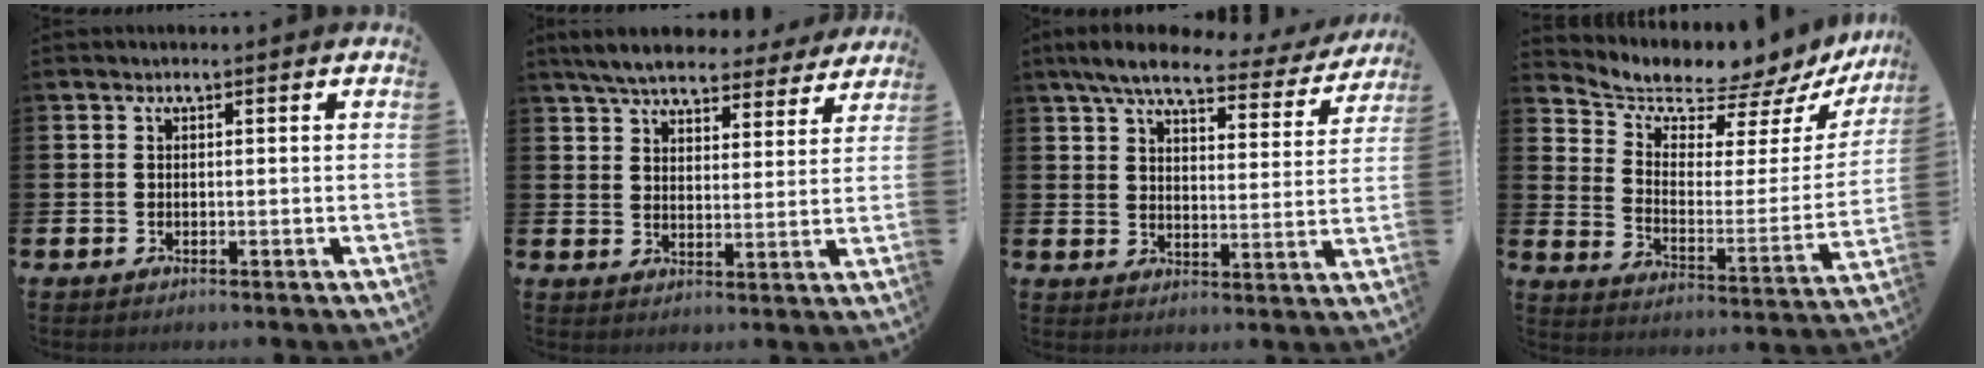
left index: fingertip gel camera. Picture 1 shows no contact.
{"total": 7.0, "force": [6.6, 1.5, 1.8], "torque": [-0.054, -0.032, 0.118]}
{"total": 7.1, "force": [6.1, 1.6, 3.3], "torque": [-0.076, -0.032, 0.101]}
{"total": 6.5, "force": [6.3, 1.5, 0.9], "torque": [-0.051, -0.065, 0.101]}